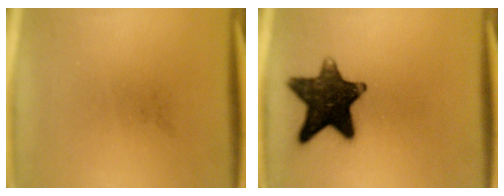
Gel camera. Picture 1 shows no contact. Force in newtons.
{"total": 13.4}